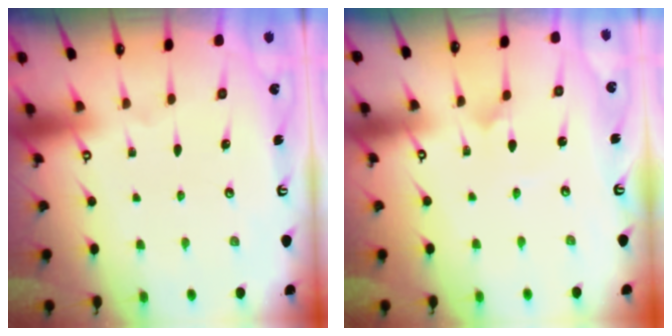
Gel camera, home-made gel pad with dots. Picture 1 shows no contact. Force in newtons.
{"total": 2.8, "press": 2.7, "slide": 0.3}